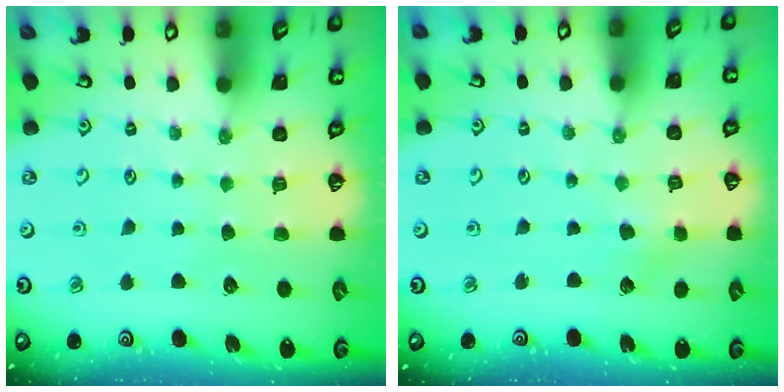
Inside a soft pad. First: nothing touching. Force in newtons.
{"total": 1.8, "press": 1.8, "slide": 0.2}